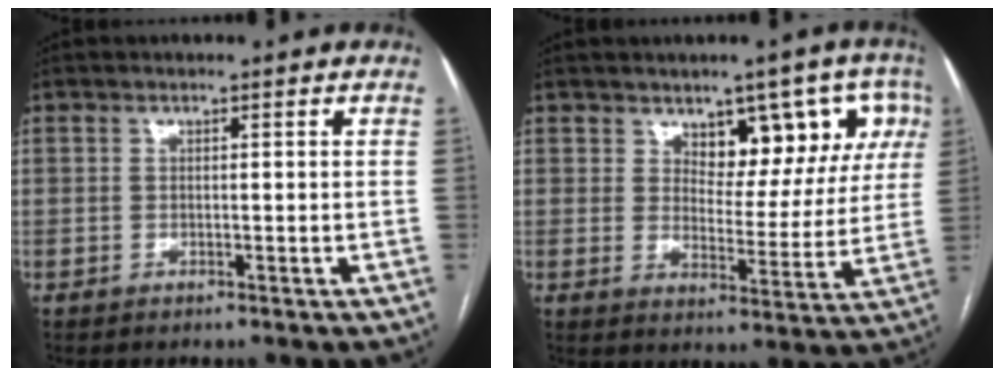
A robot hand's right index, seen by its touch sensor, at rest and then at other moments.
{"total": 9.5, "force": [5.1, 5.2, 6.2], "torque": [-0.057, 0.014, 0.075]}